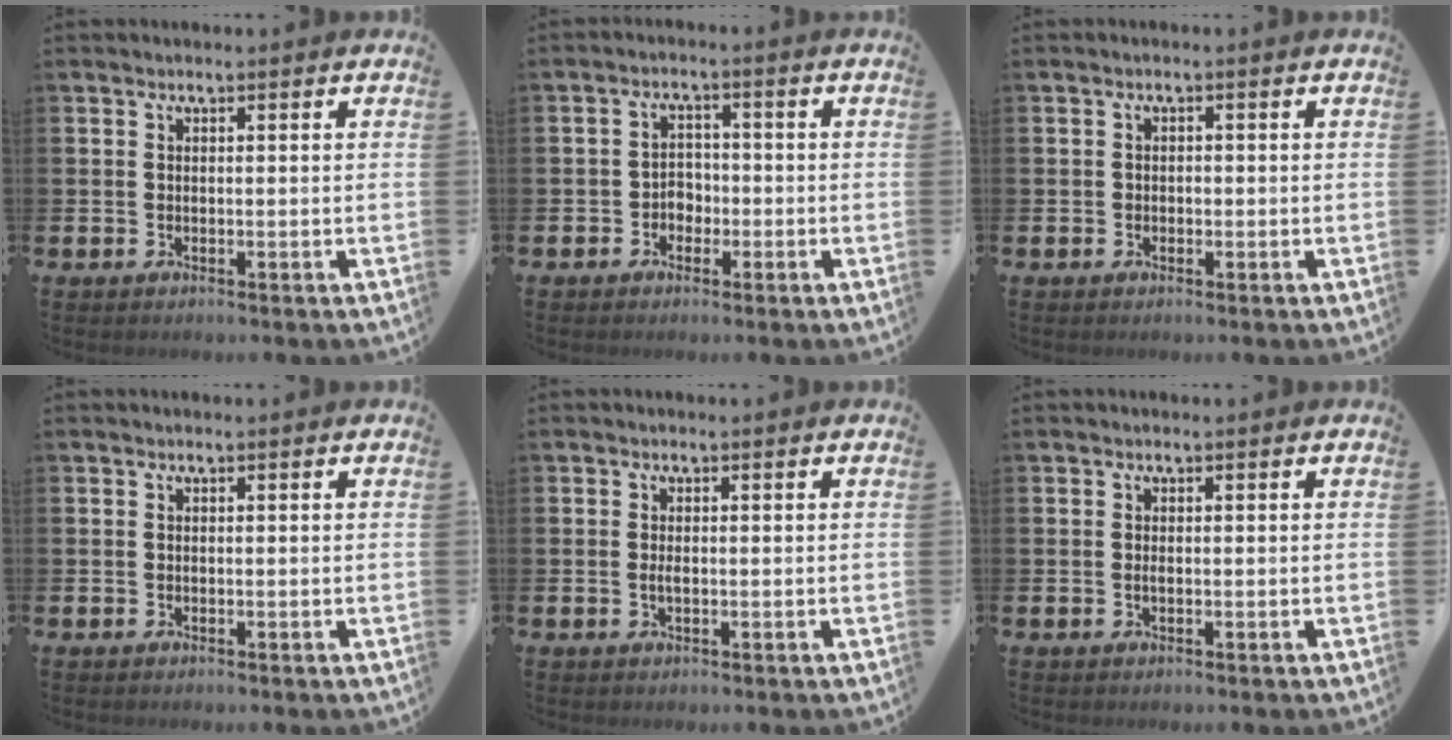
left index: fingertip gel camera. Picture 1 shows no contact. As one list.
[{"total": 2.7, "force": [-1.4, 2.1, 0.9], "torque": [-0.022, 0.010, -0.033]}, {"total": 0.8, "force": [-0.2, 0.7, 0.3], "torque": [-0.007, 0.005, -0.006]}, {"total": 0.0}, {"total": 1.1, "force": [-0.1, 0.4, 1.0], "torque": [-0.020, 0.003, -0.004]}, {"total": 0.5, "force": [-0.1, 0.2, 0.5], "torque": [-0.010, -0.001, -0.002]}]